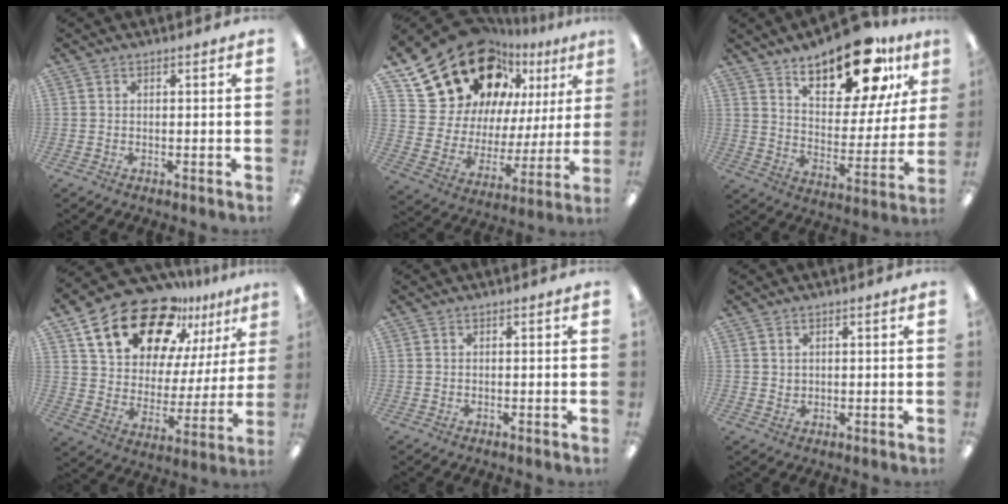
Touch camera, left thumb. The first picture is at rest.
{"total": 21.0, "force": [16.2, 11.5, 6.8], "torque": [-0.135, -0.117, 0.309]}
{"total": 20.0, "force": [14.1, 8.1, 11.7], "torque": [-0.170, -0.082, 0.234]}
{"total": 21.6, "force": [14.9, 11.3, 10.8], "torque": [-0.185, -0.088, 0.265]}
{"total": 0.0}
{"total": 1.3, "force": [0.7, 1.1, 0.2], "torque": [-0.005, 0.002, 0.013]}